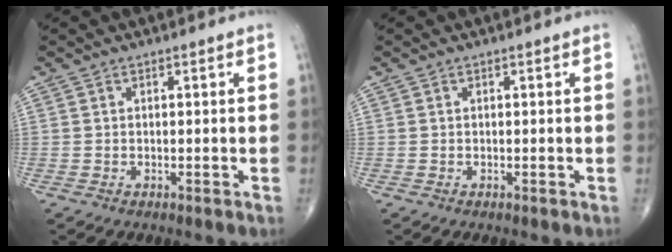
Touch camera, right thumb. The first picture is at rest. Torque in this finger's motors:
{"motor_torque": [0.03, 0.03, 0.00, 0.00, 0.01]}